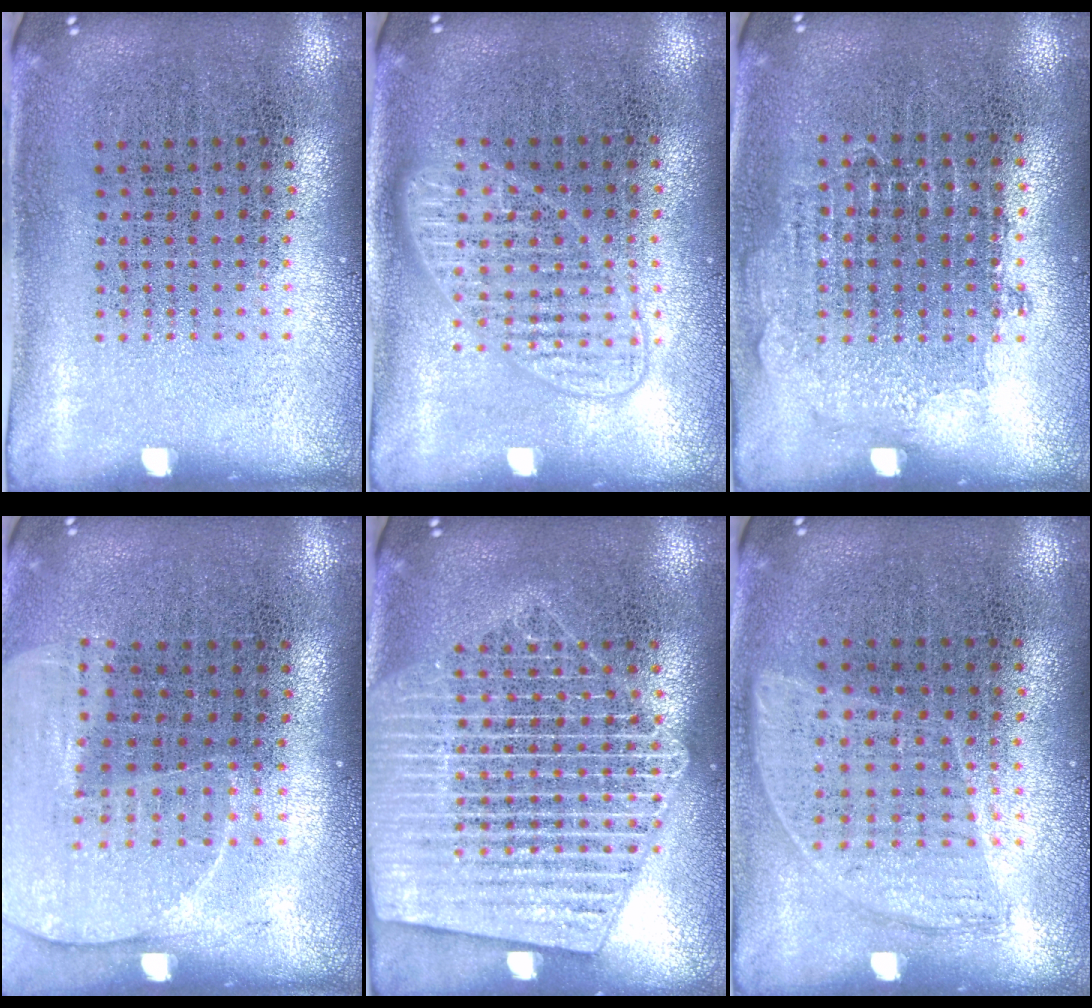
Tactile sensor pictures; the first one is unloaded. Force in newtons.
{"total": 1.4, "press": 1.4, "slide": 0.3}
{"total": 0.8, "press": 0.8, "slide": 0.3}
{"total": 1.3, "press": 1.2, "slide": 0.4}
{"total": 3.8, "press": 3.8, "slide": 0.4}
{"total": 0.9, "press": 0.8, "slide": 0.5}